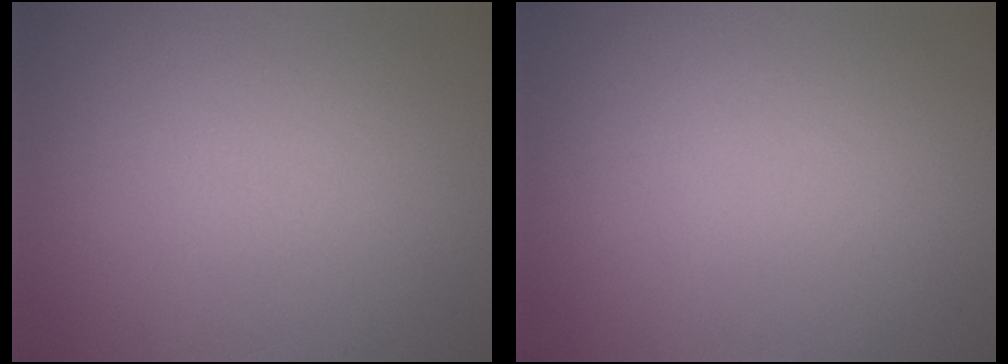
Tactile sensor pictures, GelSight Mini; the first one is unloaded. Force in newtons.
{"total": 0.0}